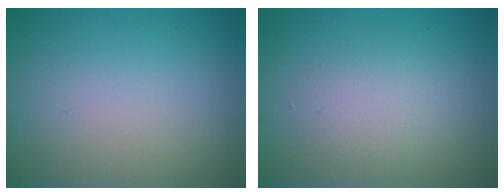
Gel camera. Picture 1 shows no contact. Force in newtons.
{"total": 5.3, "press": 5.2, "slide": 0.2}